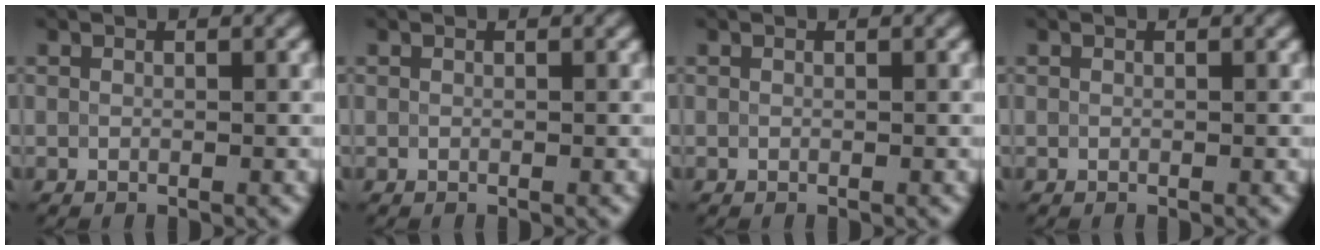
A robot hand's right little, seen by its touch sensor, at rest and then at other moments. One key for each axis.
{"total": 0.0}
{"total": 0.0}
{"total": 0.0}